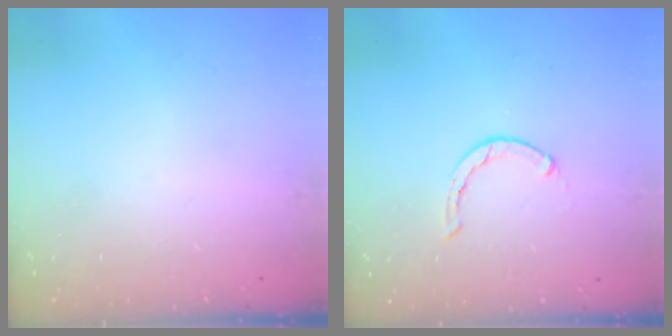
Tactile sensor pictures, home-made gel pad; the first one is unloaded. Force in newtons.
{"total": 0.7, "press": 0.6, "slide": 0.2}